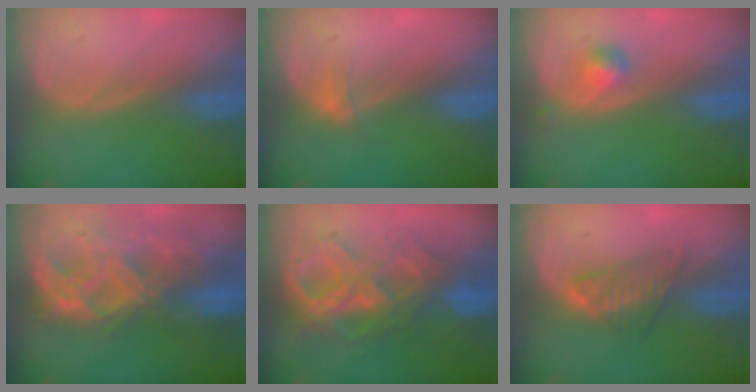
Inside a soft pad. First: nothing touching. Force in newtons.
{"total": 1.9, "press": 1.5, "slide": 1.1}
{"total": 2.2, "press": 2.2, "slide": 0.2}
{"total": 11.4, "press": 9.6, "slide": 6.2}
{"total": 10.5, "press": 10.4, "slide": 1.3}
{"total": 4.0, "press": 4.0, "slide": 0.6}